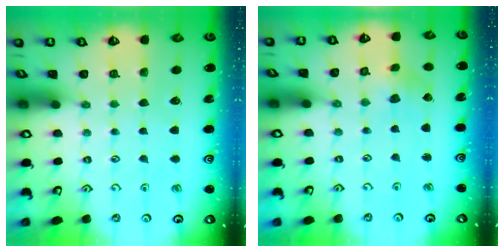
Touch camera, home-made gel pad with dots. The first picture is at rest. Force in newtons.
{"total": 2.6, "press": 2.6, "slide": 0.4}